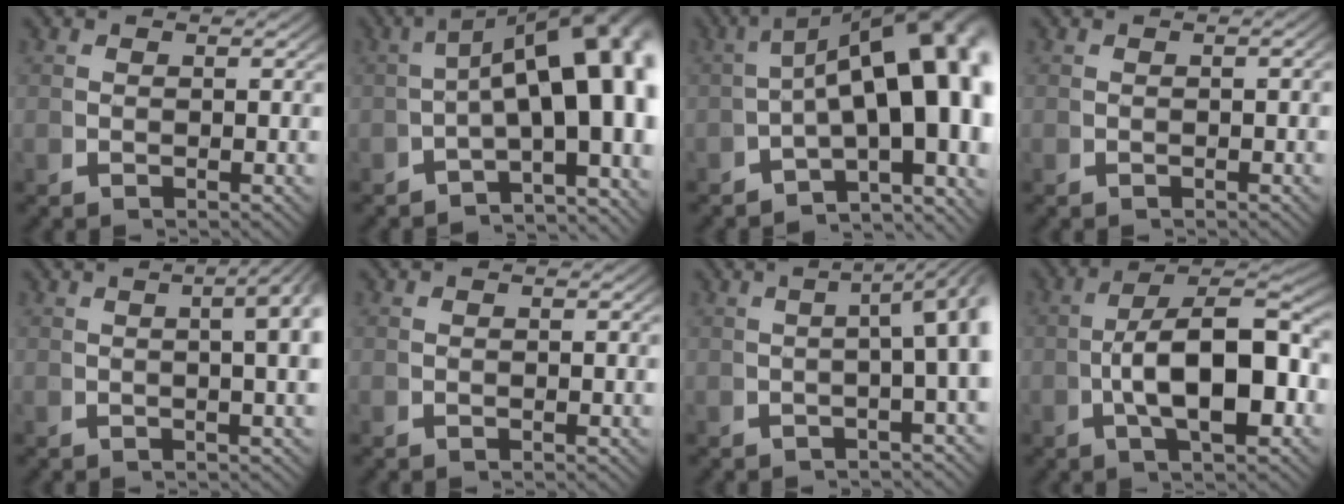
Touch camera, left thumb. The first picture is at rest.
{"total": 15.1, "force": [-1.1, 8.2, 12.6], "torque": [-0.155, -0.025, -0.016]}
{"total": 18.1, "force": [-1.6, 10.8, 14.5], "torque": [-0.182, -0.036, -0.021]}
{"total": 0.7, "force": [-0.3, 0.2, 0.5], "torque": [-0.006, 0.002, -0.005]}
{"total": 8.2, "force": [2.7, 4.0, 6.6], "torque": [-0.053, 0.041, 0.016]}
{"total": 0.0}
{"total": 7.4, "force": [0.5, 3.0, 6.7], "torque": [-0.076, 0.024, -0.001]}
{"total": 11.6, "force": [-0.4, 6.5, 9.6], "torque": [-0.157, -0.025, 0.000]}